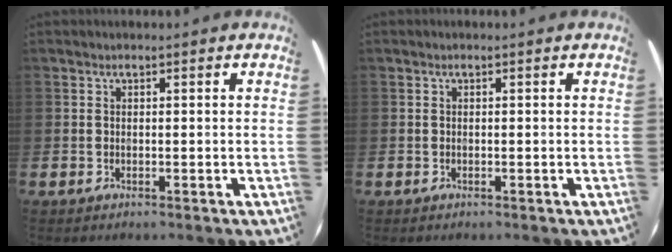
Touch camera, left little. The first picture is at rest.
{"total": 0.0}